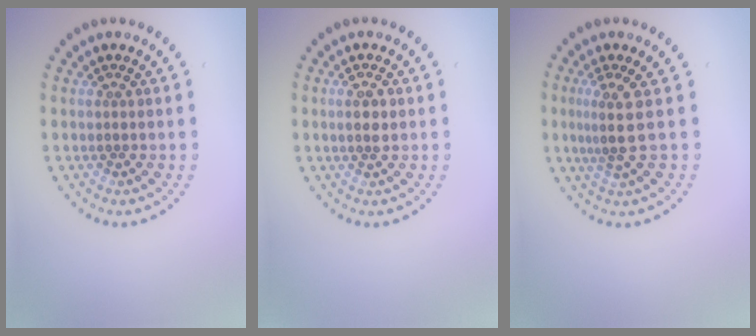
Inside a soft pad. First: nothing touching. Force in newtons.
{"total": 1.4, "press": 1.4, "slide": 0.2}
{"total": 2.5, "press": 1.7, "slide": 1.9}